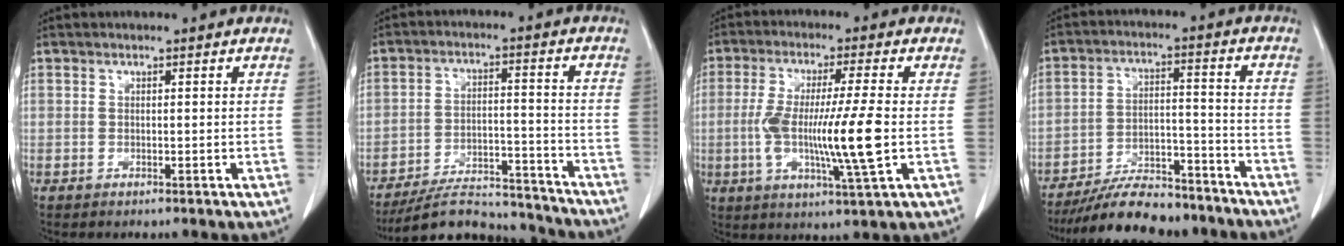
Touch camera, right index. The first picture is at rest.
{"total": 14.3, "force": [-13.6, 3.2, 2.9], "torque": [-0.039, 0.022, -0.204]}
{"total": 12.9, "force": [-1.6, 0.3, 12.8], "torque": [-0.240, -0.009, -0.032]}
{"total": 15.0, "force": [-13.2, 3.8, 6.1], "torque": [-0.098, 0.016, -0.211]}